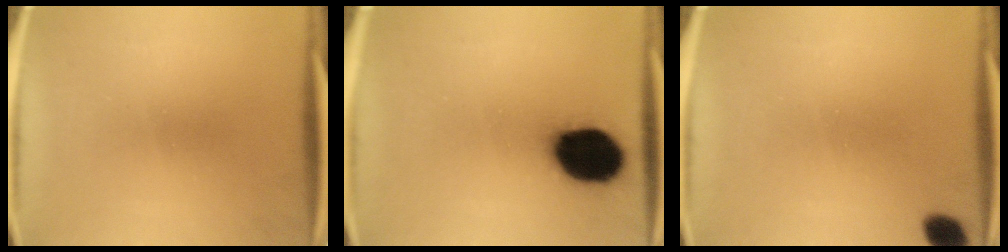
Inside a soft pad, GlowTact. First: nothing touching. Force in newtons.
{"total": 18.2}
{"total": 3.8}